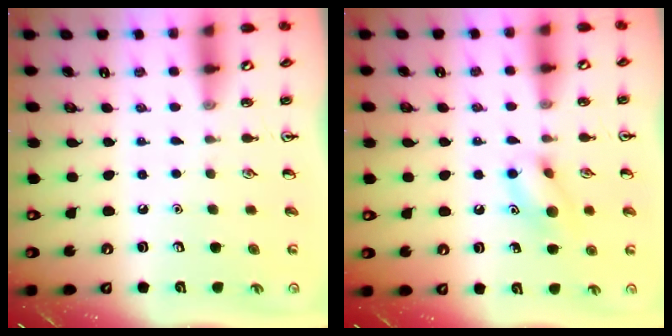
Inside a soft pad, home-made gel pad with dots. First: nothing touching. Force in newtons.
{"total": 10.0, "press": 9.9, "slide": 0.8}